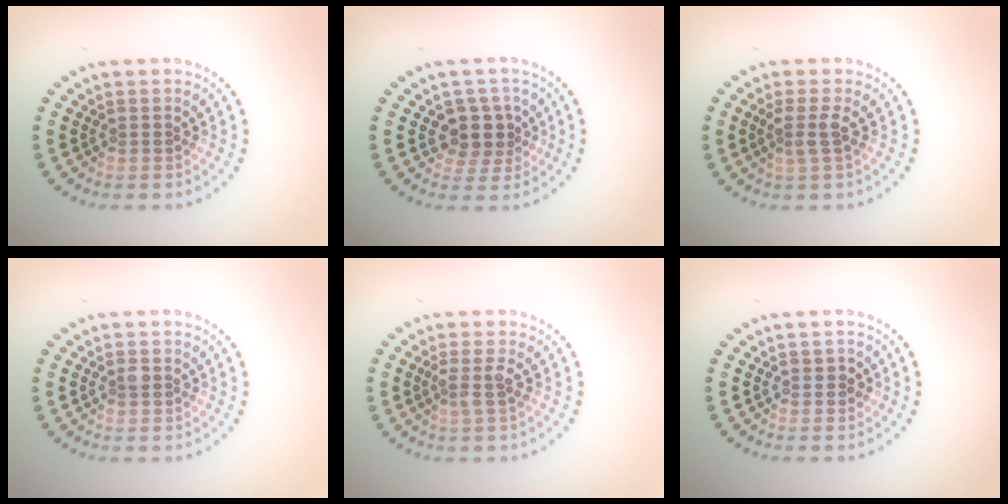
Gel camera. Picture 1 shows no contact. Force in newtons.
{"total": 2.9, "press": 2.6, "slide": 1.4}
{"total": 1.9, "press": 1.5, "slide": 1.2}
{"total": 0.9, "press": 0.9, "slide": 0.1}
{"total": 1.9, "press": 1.5, "slide": 1.2}
{"total": 0.8, "press": 0.8, "slide": 0.2}